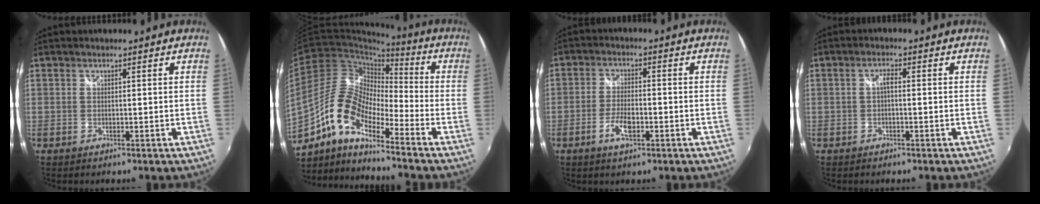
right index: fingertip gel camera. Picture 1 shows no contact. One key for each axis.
{"total": 11.4, "fx": -7.3, "fy": 4.0, "fz": 7.8, "tx": -0.149, "ty": 0.018, "tz": -0.154}
{"total": 5.1, "fx": -2.3, "fy": 1.8, "fz": 4.2, "tx": -0.091, "ty": 0.001, "tz": -0.043}
{"total": 1.7, "fx": -0.3, "fy": 0.6, "fz": 1.6, "tx": -0.030, "ty": 0.007, "tz": -0.008}